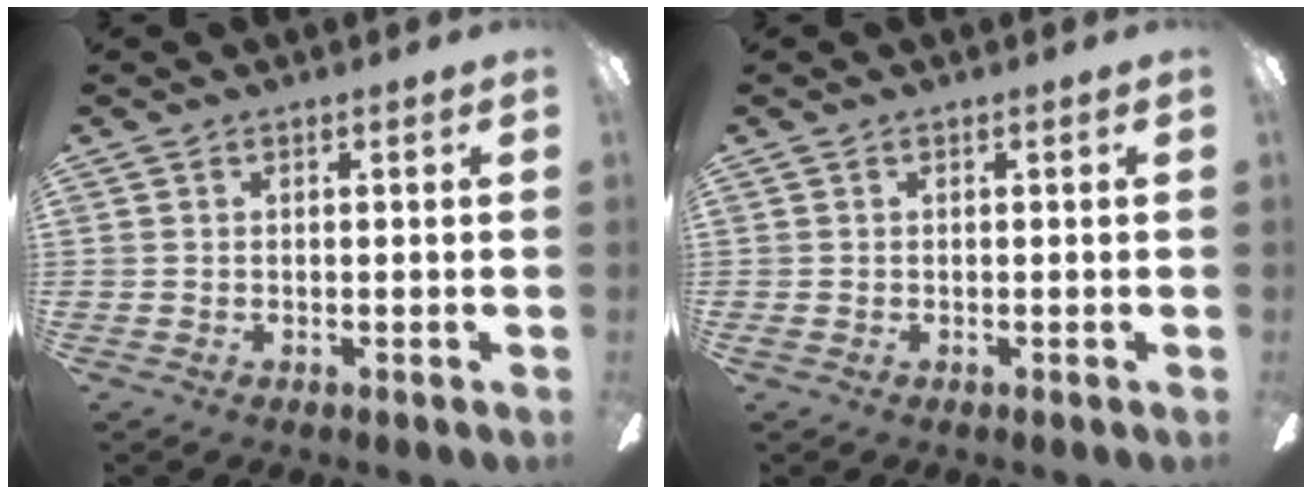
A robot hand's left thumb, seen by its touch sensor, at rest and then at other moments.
{"total": 0.7, "force": [0.0, 0.6, 0.3], "torque": [-0.005, 0.005, 0.000]}